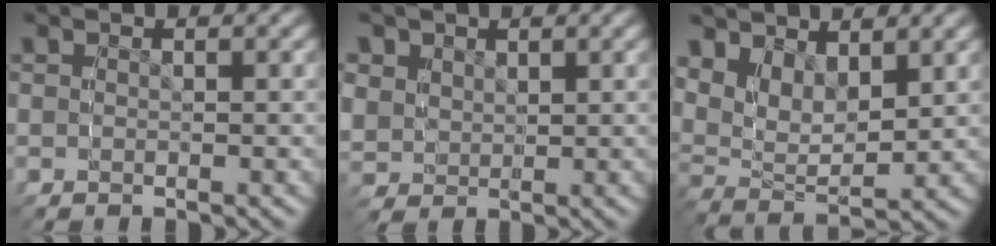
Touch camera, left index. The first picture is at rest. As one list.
[{"total": 4.7, "force": [2.0, 3.9, 1.9], "torque": [-0.045, -0.013, 0.047]}, {"total": 6.3, "force": [2.9, 4.2, 3.7], "torque": [-0.090, -0.011, 0.049]}]